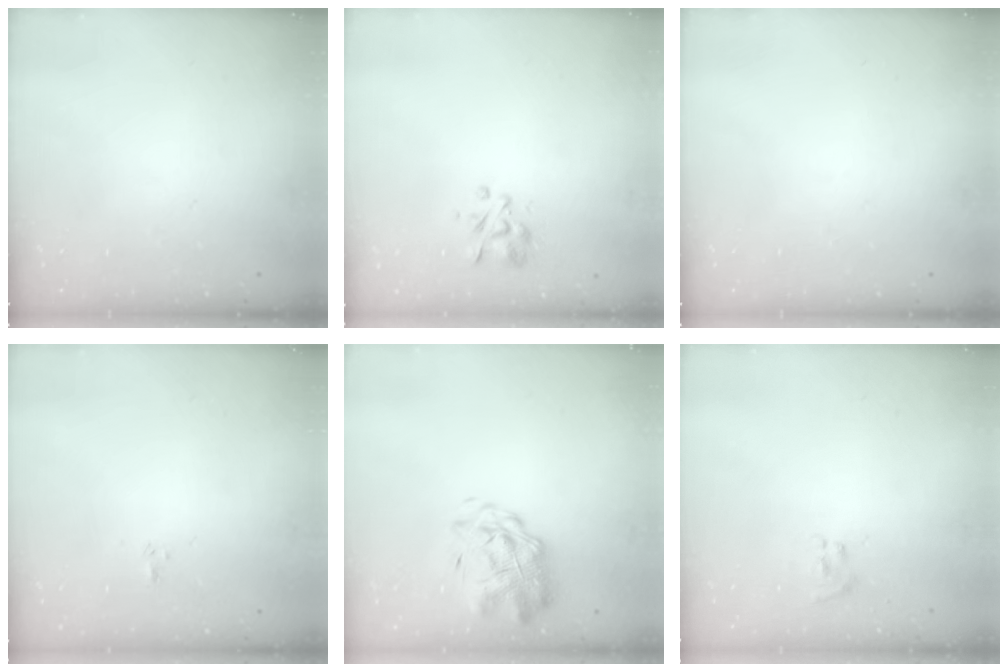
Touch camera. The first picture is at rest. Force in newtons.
{"total": 2.9, "press": 2.7, "slide": 1.0}
{"total": 0.0}
{"total": 1.6, "press": 1.4, "slide": 0.8}
{"total": 2.6, "press": 2.1, "slide": 1.6}
{"total": 3.0, "press": 2.9, "slide": 0.9}